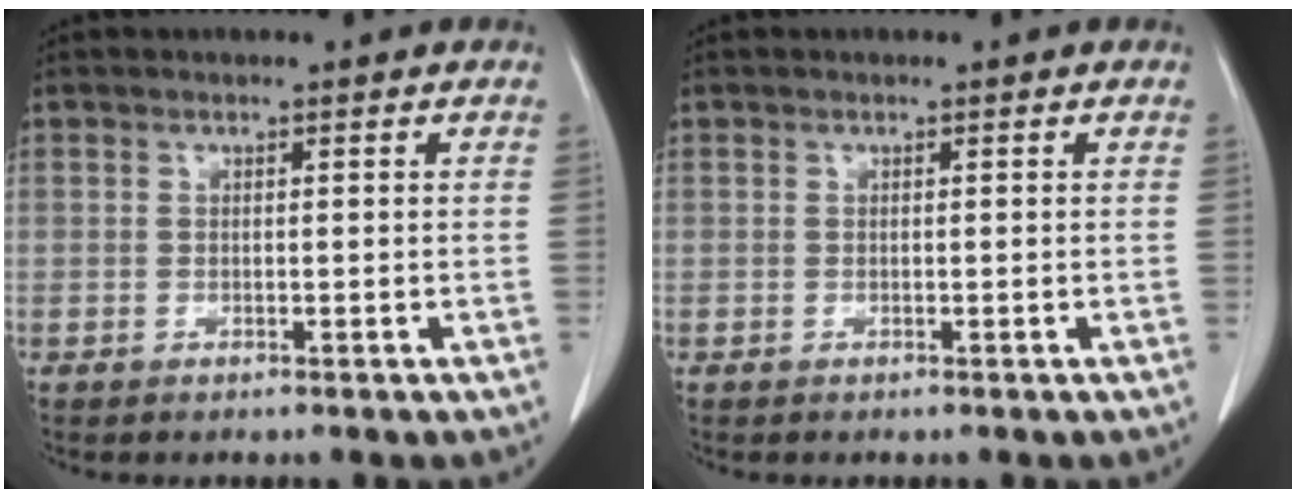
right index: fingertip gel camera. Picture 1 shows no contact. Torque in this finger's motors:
{"motor_torque": [0.00, 0.00, 0.00, 0.00]}